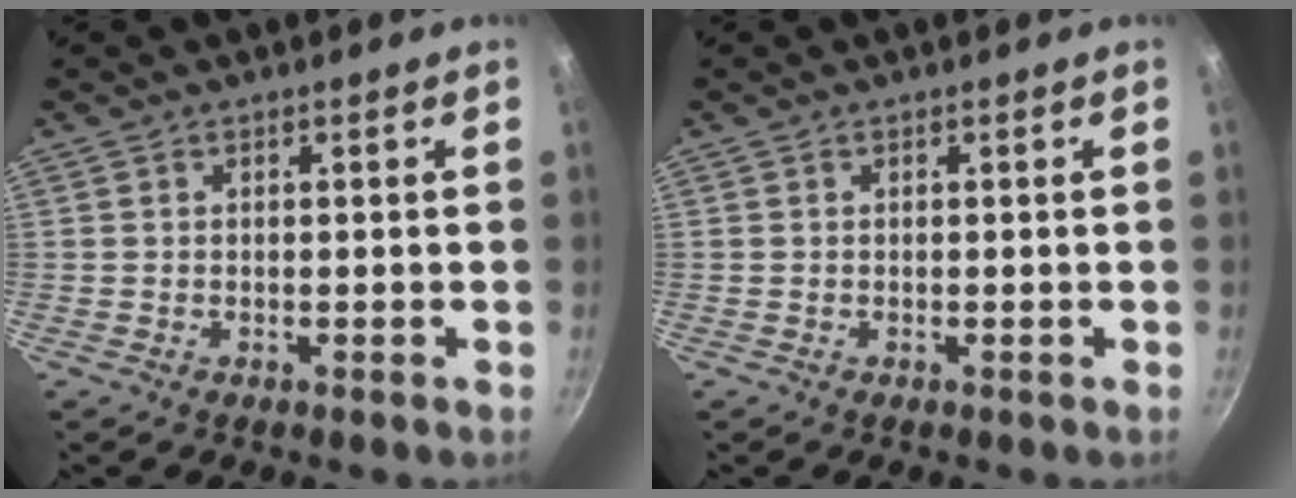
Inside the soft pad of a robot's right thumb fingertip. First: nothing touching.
{"total": 0.0}